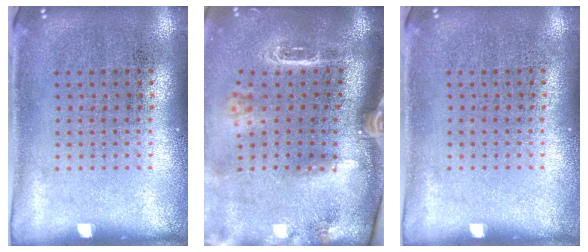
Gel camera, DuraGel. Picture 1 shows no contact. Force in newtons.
{"total": 2.6, "press": 1.9, "slide": 1.7}
{"total": 0.0}